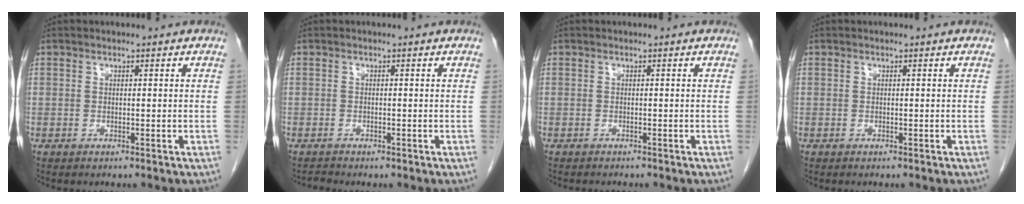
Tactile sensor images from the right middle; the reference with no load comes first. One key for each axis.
{"total": 0.6, "fx": -0.6, "fy": 0.1, "fz": -0.1, "tx": 0.001, "ty": -0.003, "tz": -0.012}
{"total": 1.7, "fx": -1.6, "fy": 0.2, "fz": 0.6, "tx": -0.017, "ty": -0.006, "tz": -0.017}
{"total": 0.0}